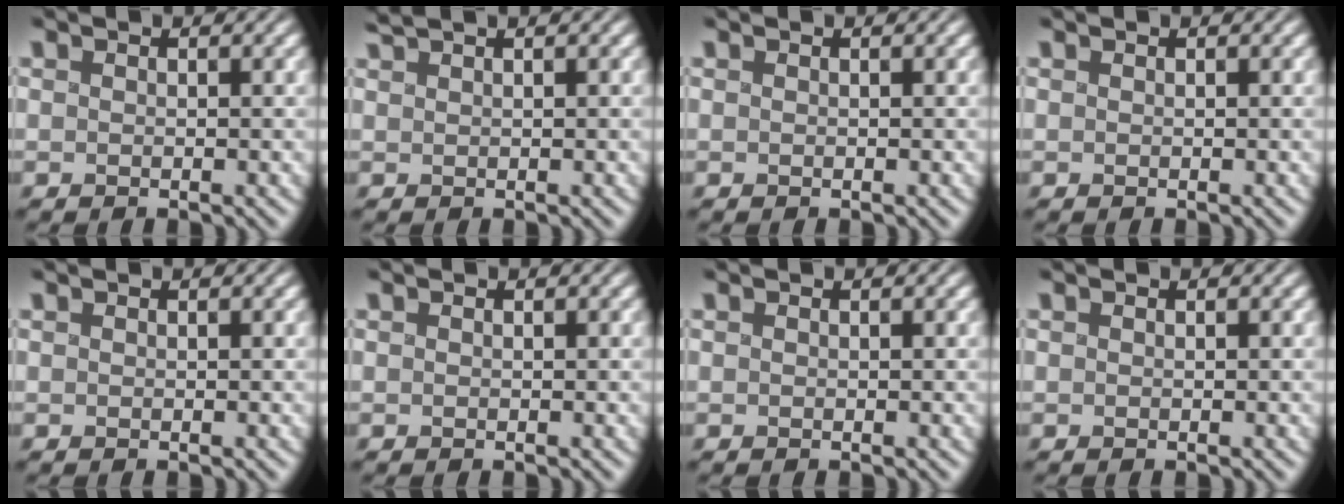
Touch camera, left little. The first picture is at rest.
{"total": 1.2, "force": [1.1, 0.0, 0.5], "torque": [-0.013, 0.011, 0.024]}
{"total": 0.0}
{"total": 0.0}
{"total": 0.0}
{"total": 0.0}
{"total": 0.0}
{"total": 0.0}